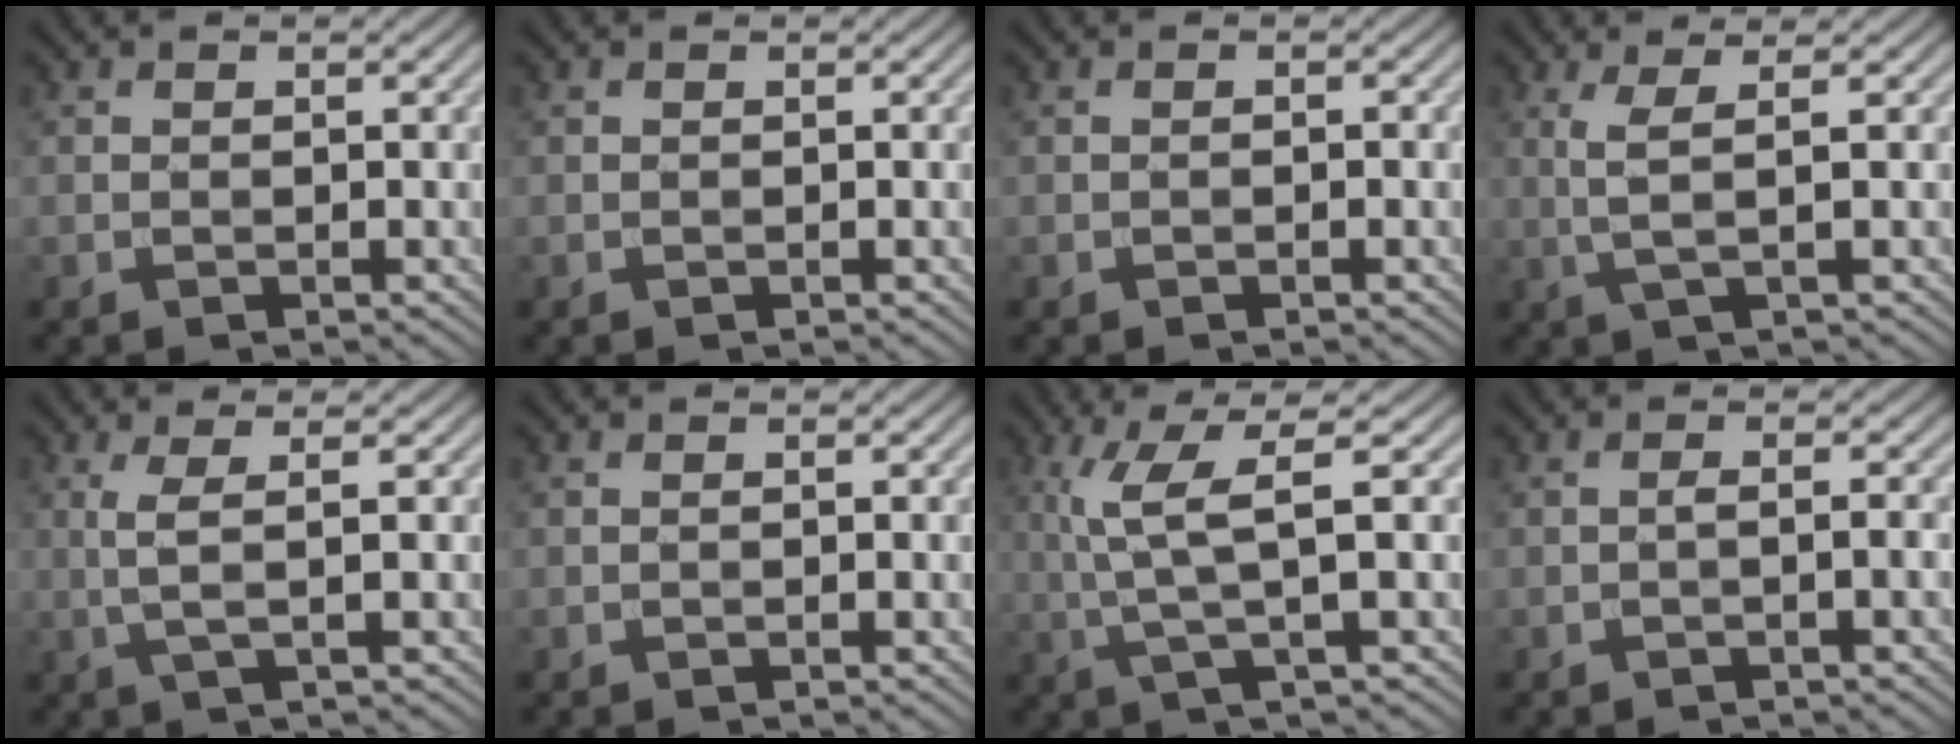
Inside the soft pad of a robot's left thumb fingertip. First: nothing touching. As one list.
[{"total": 0.0}, {"total": 0.6, "force": [-0.2, 0.2, 0.5], "torque": [-0.008, 0.001, -0.004]}, {"total": 3.5, "force": [0.9, 0.5, 3.4], "torque": [-0.067, 0.004, 0.017]}, {"total": 3.2, "force": [0.6, 0.5, 3.1], "torque": [-0.061, 0.005, 0.010]}, {"total": 0.0}, {"total": 6.2, "force": [1.3, 0.8, 6.0], "torque": [-0.131, 0.013, 0.026]}, {"total": 1.7, "force": [-0.4, 0.2, 1.6], "torque": [-0.026, 0.007, -0.012]}]